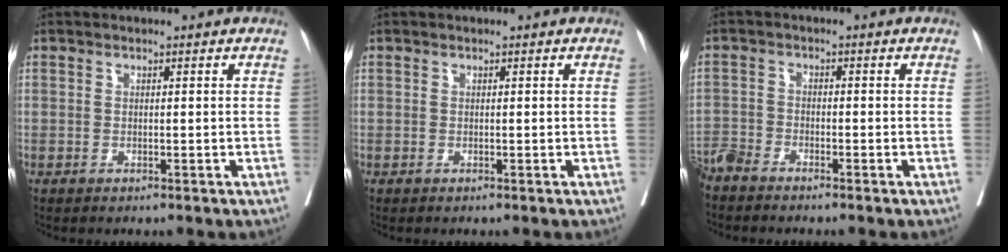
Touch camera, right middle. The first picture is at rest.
{"total": 0.0}
{"total": 4.0, "force": [-3.8, 0.3, 1.1], "torque": [-0.015, -0.011, -0.078]}